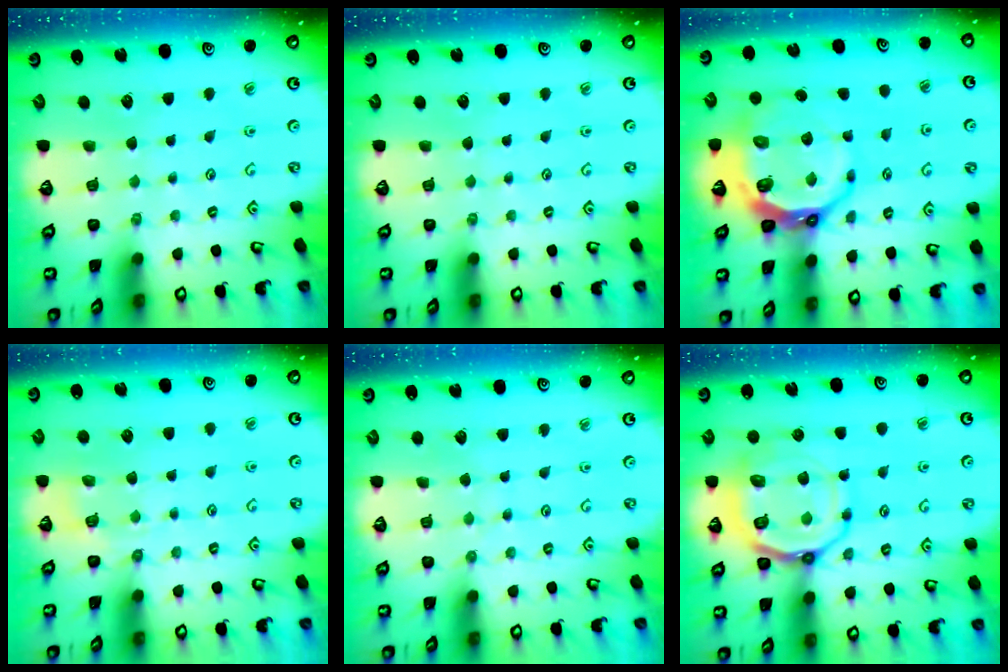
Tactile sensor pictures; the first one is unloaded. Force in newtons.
{"total": 0.0}
{"total": 14.0, "press": 13.2, "slide": 4.7}
{"total": 6.0, "press": 5.8, "slide": 1.4}
{"total": 3.9, "press": 3.9, "slide": 0.4}
{"total": 16.0, "press": 15.9, "slide": 2.0}